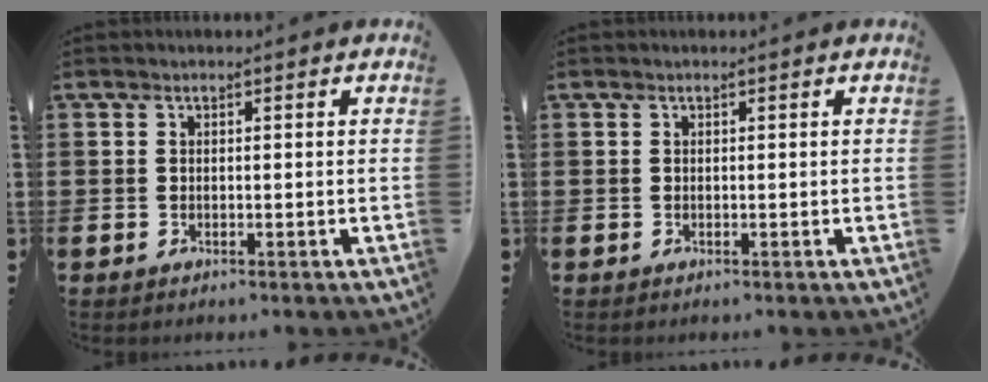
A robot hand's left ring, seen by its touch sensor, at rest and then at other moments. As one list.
[{"total": 0.0}]